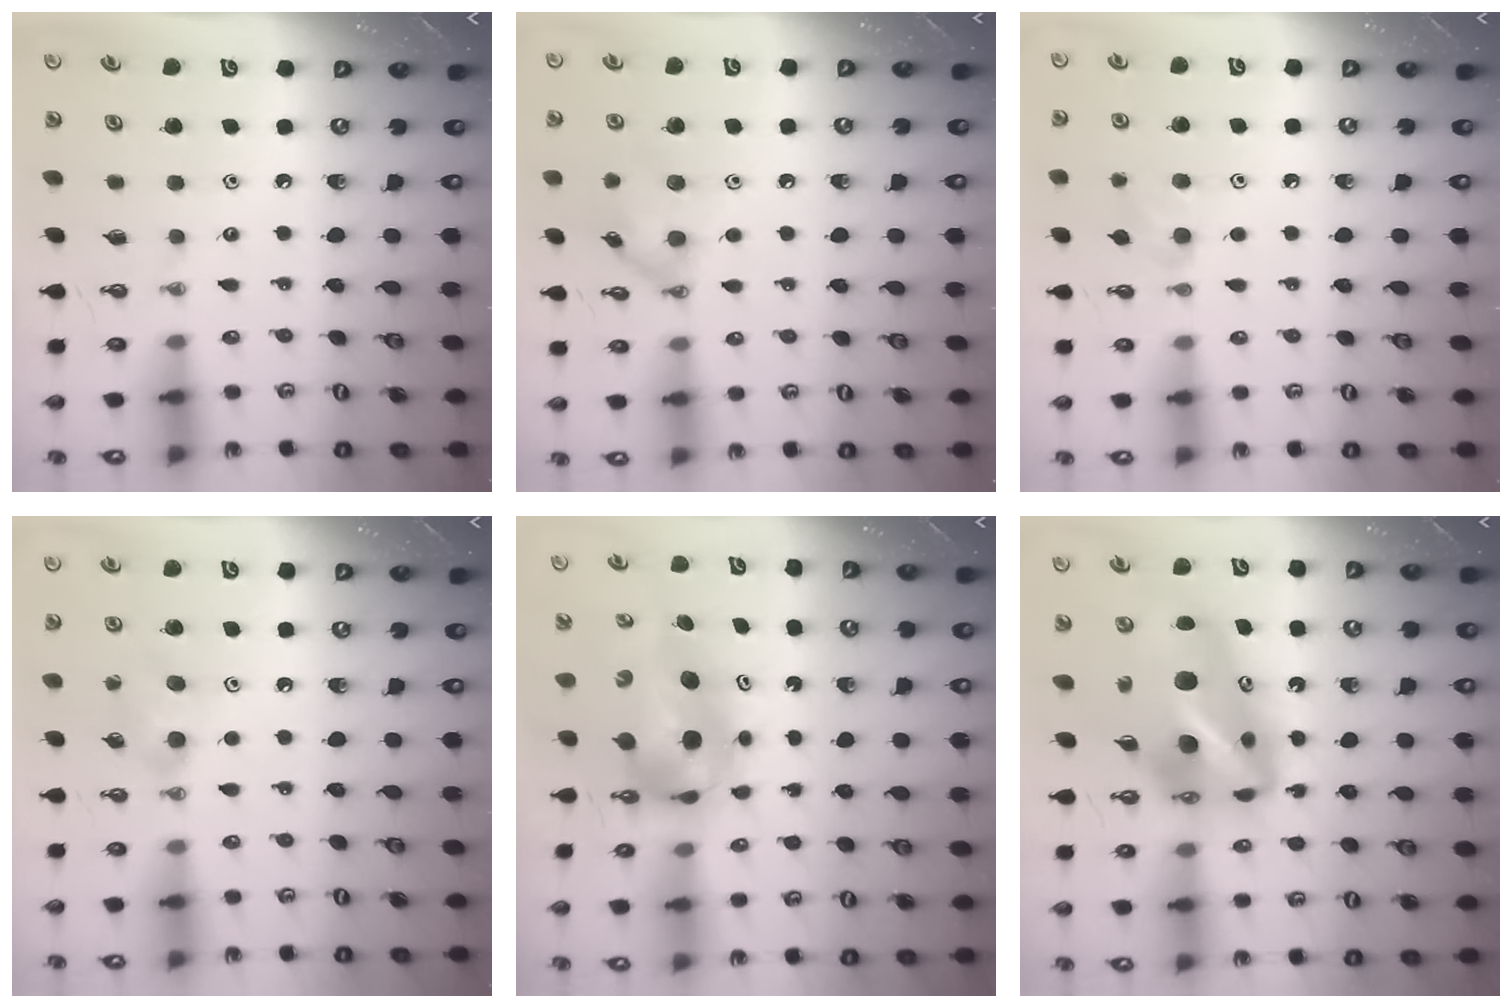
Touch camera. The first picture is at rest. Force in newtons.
{"total": 11.2, "press": 11.2, "slide": 0.3}
{"total": 5.7, "press": 5.7, "slide": 1.0}
{"total": 5.1, "press": 4.7, "slide": 1.9}
{"total": 6.7, "press": 6.5, "slide": 1.5}
{"total": 15.5, "press": 15.2, "slide": 3.1}